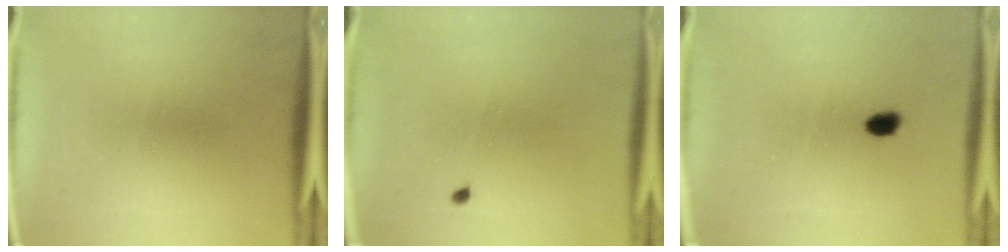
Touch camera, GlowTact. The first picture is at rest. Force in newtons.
{"total": 0.5}
{"total": 1.8}